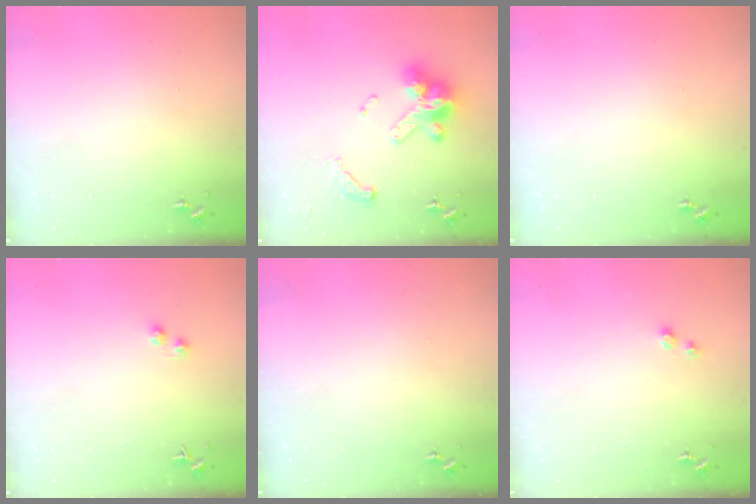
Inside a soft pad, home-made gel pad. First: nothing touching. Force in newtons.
{"total": 17.1, "press": 17.0, "slide": 1.9}
{"total": 0.0}
{"total": 2.8, "press": 2.7, "slide": 0.4}
{"total": 0.0}
{"total": 3.9, "press": 3.9, "slide": 0.6}